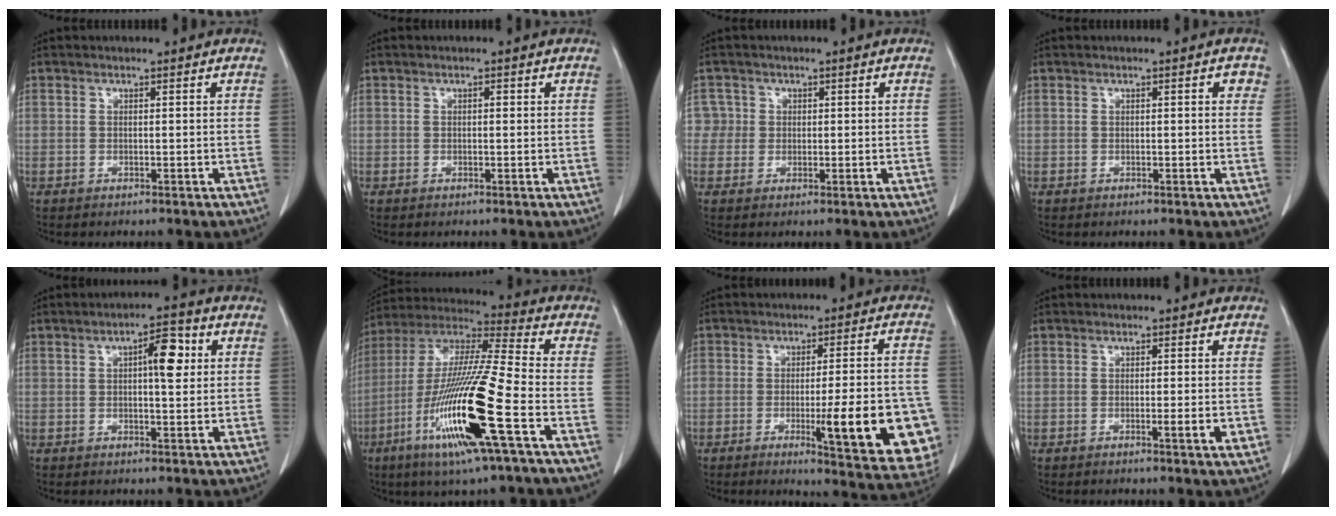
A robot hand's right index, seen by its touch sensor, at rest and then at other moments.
{"total": 0.6, "force": [0.1, 0.2, 0.5], "torque": [-0.009, 0.001, 0.001]}
{"total": 2.5, "force": [0.4, 2.5, -0.3], "torque": [0.024, 0.009, 0.003]}
{"total": 1.7, "force": [0.6, 0.5, 1.5], "torque": [-0.014, 0.003, 0.003]}
{"total": 5.8, "force": [1.4, 1.6, 5.4], "torque": [-0.083, 0.010, 0.019]}
{"total": 20.7, "force": [-7.4, 0.4, 19.3], "torque": [-0.407, -0.033, -0.147]}
{"total": 16.7, "force": [-4.9, 2.9, 15.7], "torque": [-0.133, 0.012, -0.045]}
{"total": 2.6, "force": [-0.7, 0.0, 2.5], "torque": [-0.034, -0.003, -0.009]}